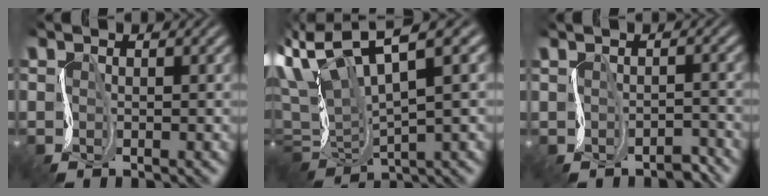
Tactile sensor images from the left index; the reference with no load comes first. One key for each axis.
{"total": 9.9, "fx": 2.7, "fy": 3.4, "fz": 9.0, "tx": -0.206, "ty": 0.010, "tz": 0.057}
{"total": 1.9, "fx": -1.3, "fy": 0.8, "fz": 1.1, "tx": -0.014, "ty": -0.005, "tz": -0.021}